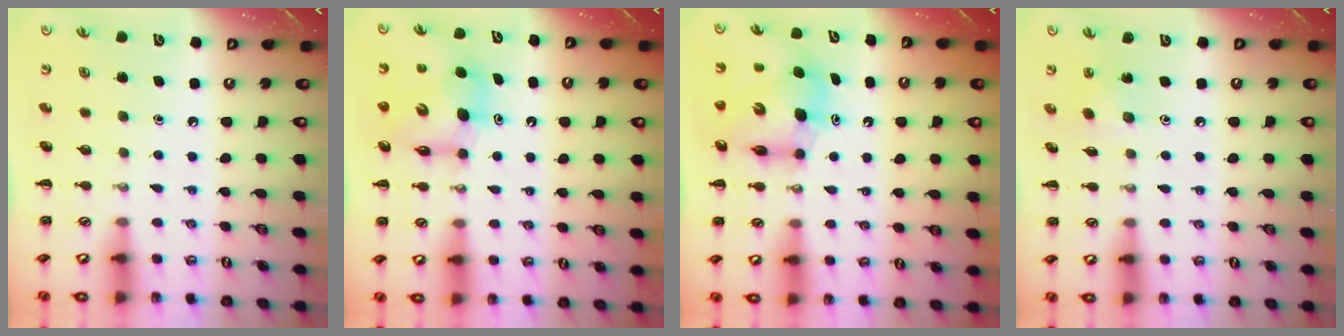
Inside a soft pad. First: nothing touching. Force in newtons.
{"total": 7.0, "press": 6.9, "slide": 1.0}
{"total": 8.4, "press": 8.0, "slide": 2.5}
{"total": 3.3, "press": 3.2, "slide": 1.1}